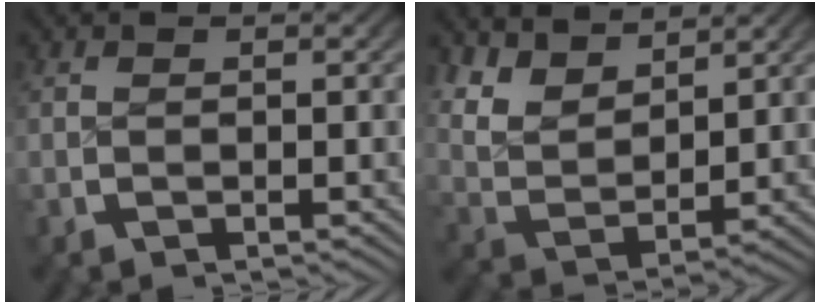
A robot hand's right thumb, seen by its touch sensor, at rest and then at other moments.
{"total": 6.7, "force": [2.7, 4.4, 4.2], "torque": [-0.104, -0.021, 0.060]}